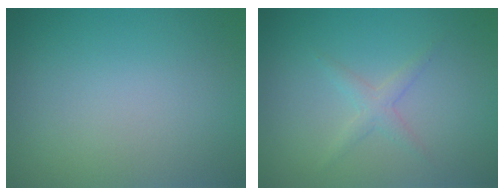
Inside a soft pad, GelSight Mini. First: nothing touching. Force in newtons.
{"total": 1.6, "press": 1.6, "slide": 0.1}